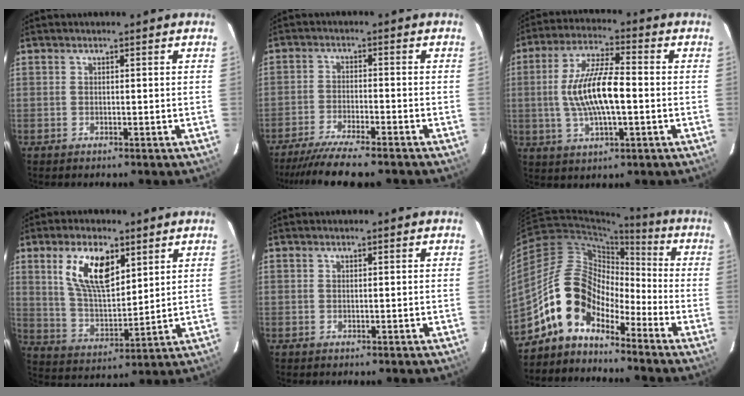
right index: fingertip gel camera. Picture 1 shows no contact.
{"total": 11.4, "force": [-9.8, 1.0, 5.7], "torque": [-0.130, -0.029, -0.162]}
{"total": 12.7, "force": [-1.0, 3.6, 12.1], "torque": [-0.237, 0.005, -0.016]}
{"total": 12.7, "force": [6.0, 5.7, 9.6], "torque": [-0.177, 0.009, 0.122]}
{"total": 0.0}
{"total": 11.1, "force": [-7.6, 6.4, 4.9], "torque": [-0.086, 0.034, -0.152]}